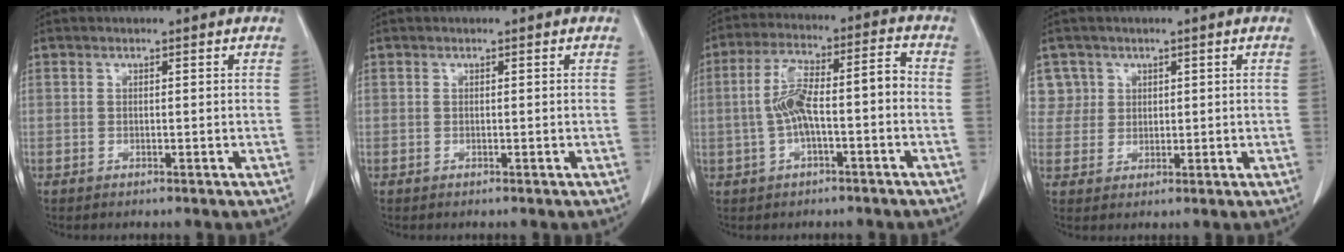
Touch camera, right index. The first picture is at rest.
{"total": 0.0}
{"total": 9.9, "force": [-1.4, 2.7, 9.4], "torque": [-0.182, 0.042, -0.019]}
{"total": 4.1, "force": [1.7, 3.7, -0.5], "torque": [0.029, 0.009, 0.032]}